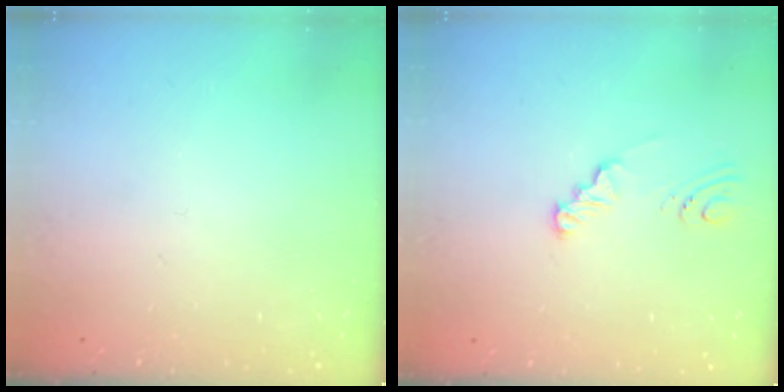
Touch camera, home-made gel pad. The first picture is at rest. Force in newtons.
{"total": 4.3, "press": 2.1, "slide": 3.8}